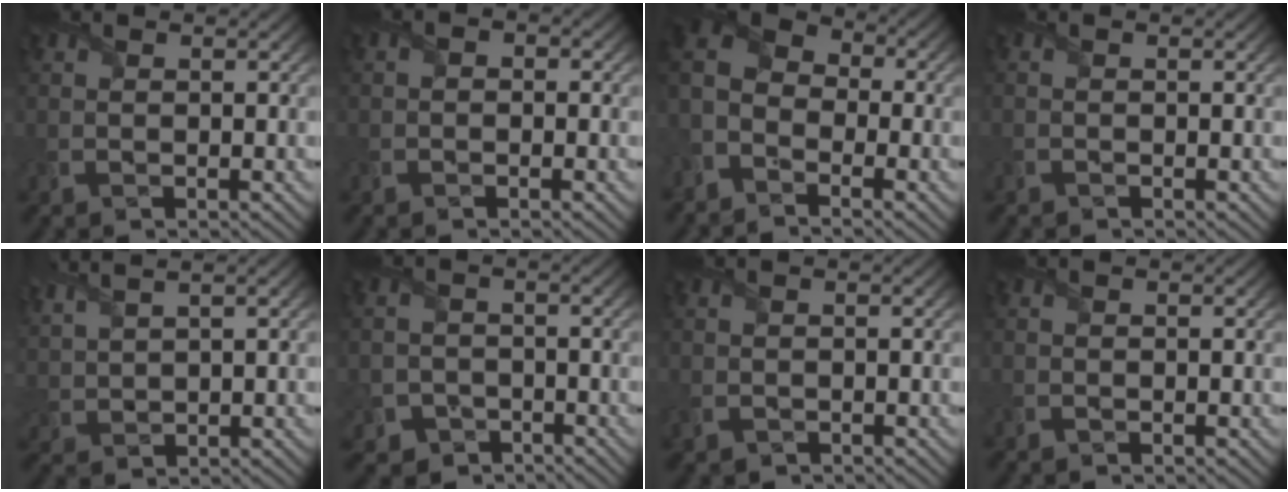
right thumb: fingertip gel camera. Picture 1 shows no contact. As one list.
[{"total": 1.4, "force": [-0.6, 1.0, 0.7], "torque": [-0.008, 0.000, -0.017]}, {"total": 7.5, "force": [-4.3, 4.7, 3.9], "torque": [-0.093, -0.008, -0.099]}, {"total": 0.6, "force": [-0.6, 0.2, 0.1], "torque": [0.002, -0.002, -0.014]}, {"total": 4.2, "force": [3.3, 0.6, 2.5], "torque": [-0.075, 0.017, 0.070]}, {"total": 5.5, "force": [-3.6, 4.1, 0.9], "torque": [-0.025, -0.015, -0.076]}, {"total": 1.0, "force": [-0.7, 0.6, 0.4], "torque": [-0.013, -0.003, -0.015]}, {"total": 0.5, "force": [-0.5, 0.0, 0.1], "torque": [0.000, -0.001, -0.011]}]